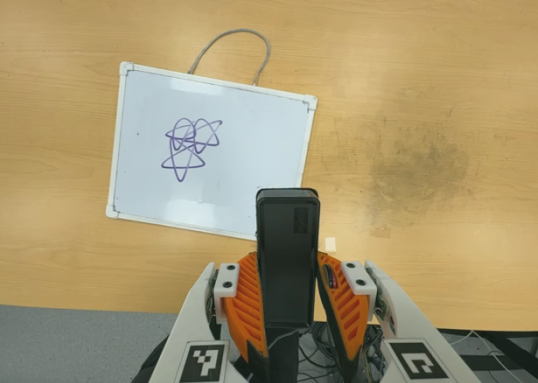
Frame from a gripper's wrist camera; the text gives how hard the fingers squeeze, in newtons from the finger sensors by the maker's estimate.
{"total": 4.6, "left": 3.4, "right": 5.8}